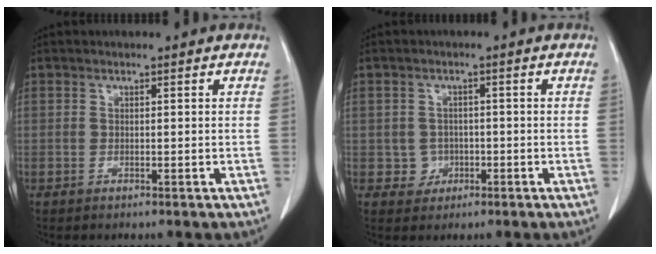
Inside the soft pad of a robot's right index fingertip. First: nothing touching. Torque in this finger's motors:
{"motor_torque": [-0.40, 0.07, -1.05, -0.21]}